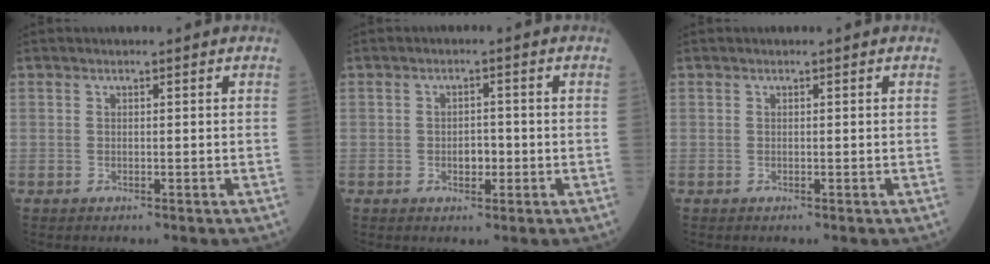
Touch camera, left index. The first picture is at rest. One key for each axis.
{"total": 2.4, "fx": -0.7, "fy": 1.5, "fz": 1.8, "tx": -0.025, "ty": 0.005, "tz": -0.009}
{"total": 0.0}